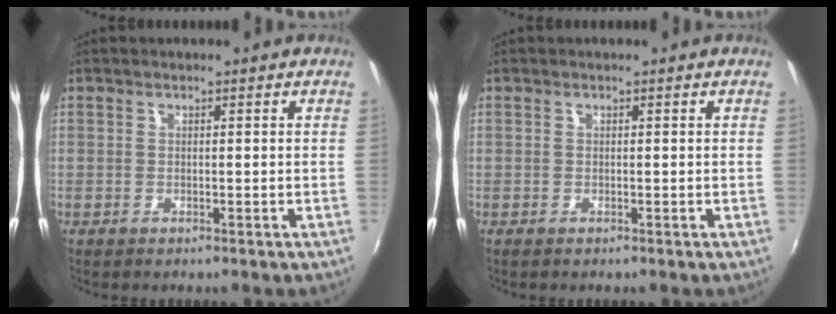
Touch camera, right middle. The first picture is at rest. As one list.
[{"total": 0.0}]